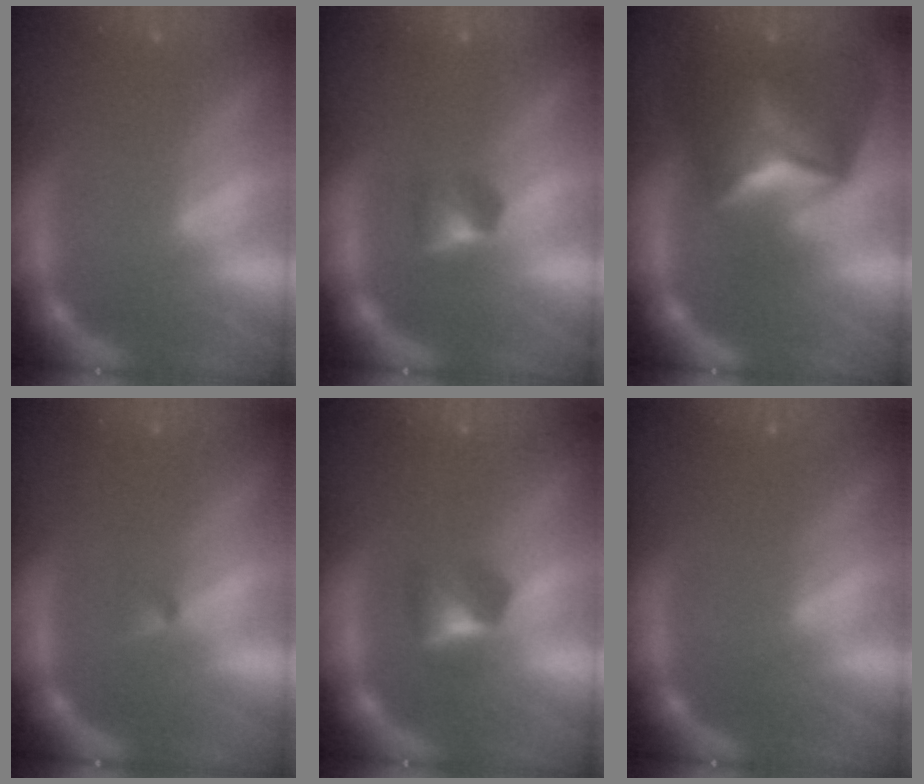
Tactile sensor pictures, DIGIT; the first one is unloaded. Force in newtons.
{"total": 1.9}
{"total": 8.9}
{"total": 0.9}
{"total": 2.4}
{"total": 0.0}